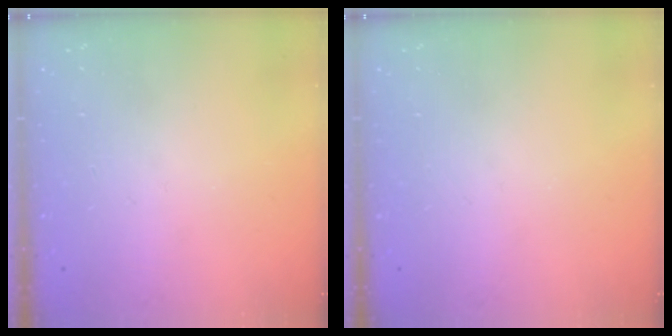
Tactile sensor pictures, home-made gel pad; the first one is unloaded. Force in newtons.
{"total": 0.0}